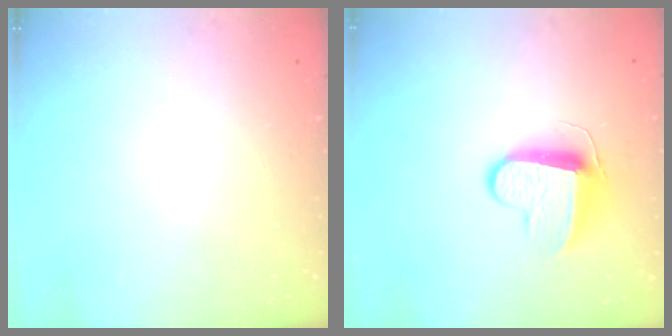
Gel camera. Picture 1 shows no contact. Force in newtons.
{"total": 9.4, "press": 9.4, "slide": 0.5}